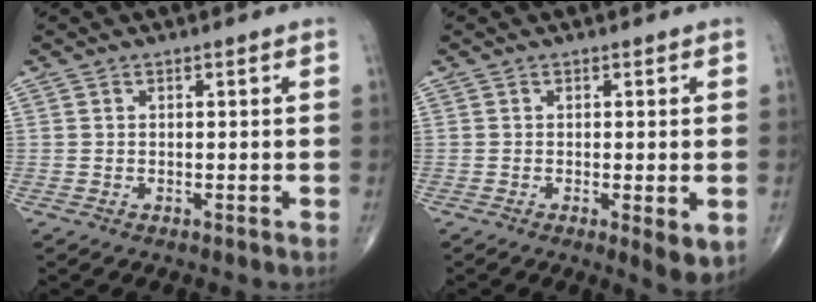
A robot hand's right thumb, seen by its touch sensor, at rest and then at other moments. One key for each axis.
{"total": 4.4, "fx": -0.8, "fy": 1.1, "fz": 4.2, "tx": -0.066, "ty": -0.016, "tz": -0.014}